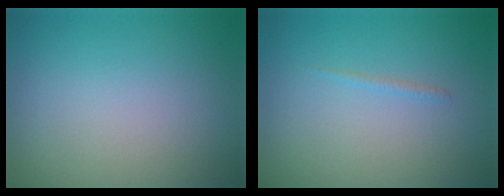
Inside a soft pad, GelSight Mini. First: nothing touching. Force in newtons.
{"total": 0.5, "press": 0.5, "slide": 0.1}